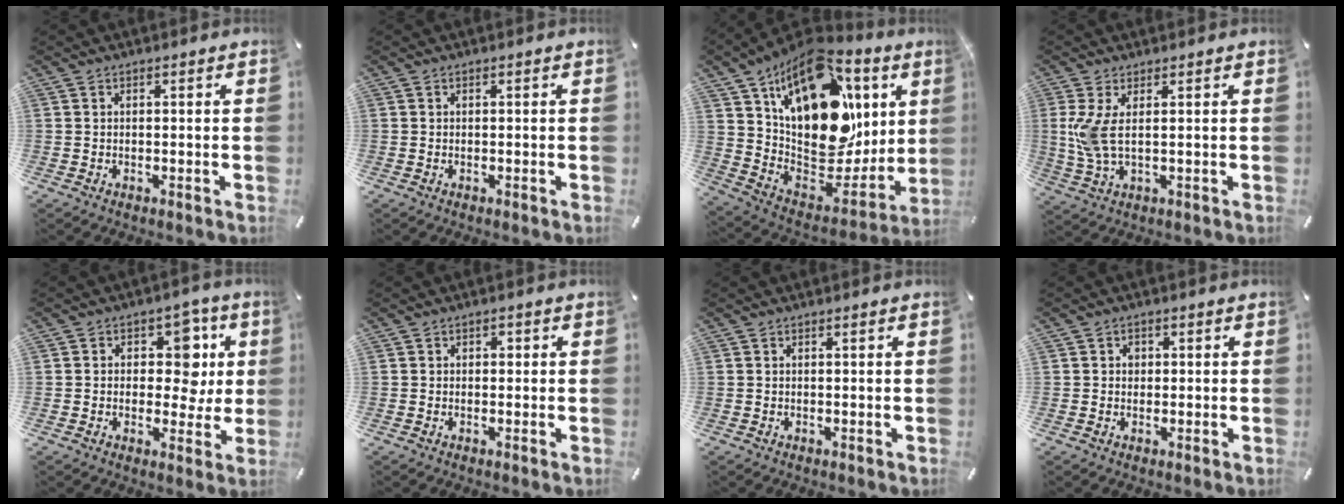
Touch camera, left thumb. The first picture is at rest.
{"total": 0.0}
{"total": 24.6, "force": [8.5, 15.8, 16.8], "torque": [-0.266, -0.074, 0.161]}
{"total": 7.4, "force": [1.4, 2.5, 6.8], "torque": [-0.153, -0.010, 0.023]}
{"total": 11.4, "force": [2.3, 8.3, 7.4], "torque": [-0.083, -0.013, 0.038]}
{"total": 1.3, "force": [0.1, 1.2, 0.6], "torque": [-0.005, 0.005, -0.003]}
{"total": 0.0}
{"total": 1.7, "force": [0.1, 1.6, 0.6], "torque": [0.002, 0.000, -0.004]}